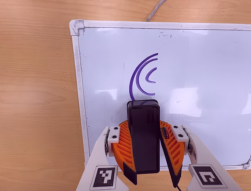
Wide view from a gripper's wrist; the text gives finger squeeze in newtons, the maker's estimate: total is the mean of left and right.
{"total": 11.3, "left": 11.2, "right": 11.4}